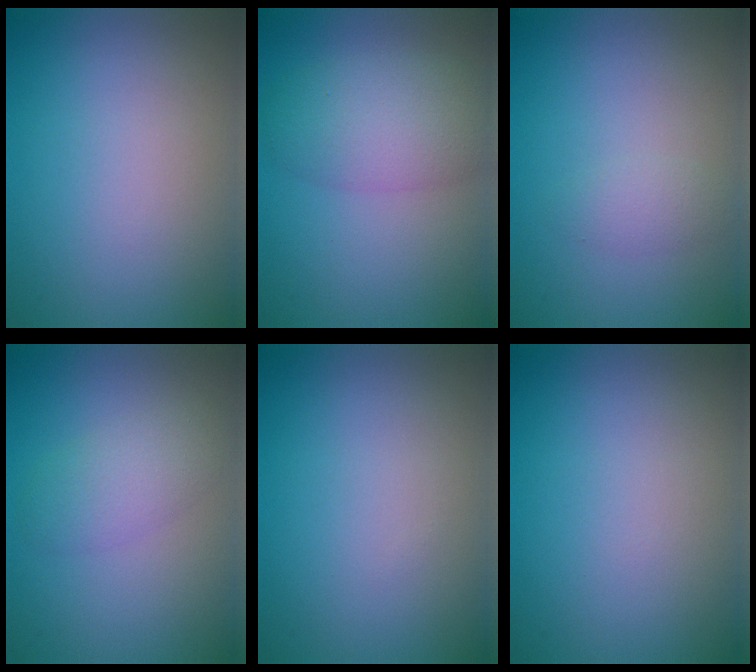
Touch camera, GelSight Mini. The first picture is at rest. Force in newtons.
{"total": 5.2, "press": 5.2, "slide": 0.1}
{"total": 1.3, "press": 1.3, "slide": 0.1}
{"total": 2.7, "press": 2.7, "slide": 0.3}
{"total": 0.0}
{"total": 0.0}